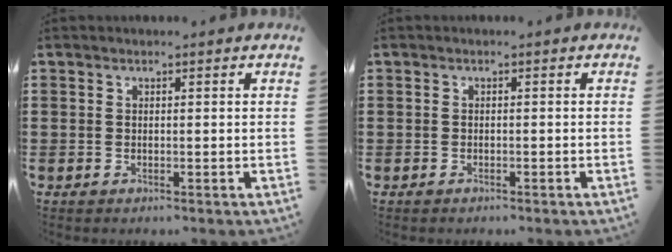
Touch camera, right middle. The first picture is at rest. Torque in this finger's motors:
{"motor_torque": [-0.73, 0.66, -0.27, -0.06]}